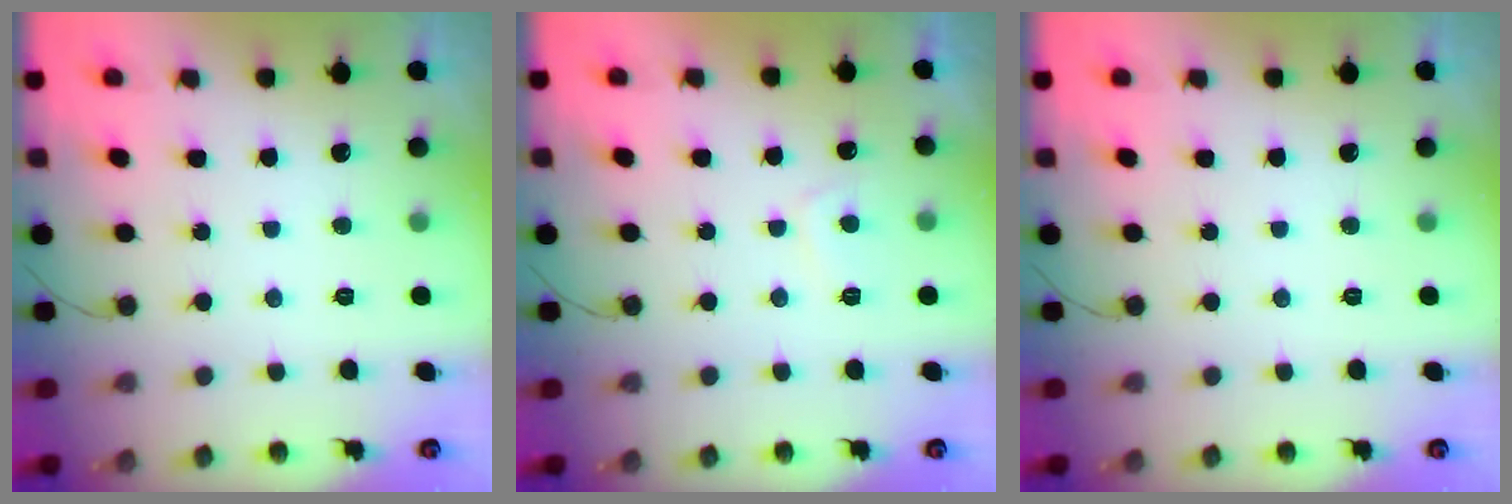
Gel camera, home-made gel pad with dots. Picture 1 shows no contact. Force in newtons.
{"total": 2.8, "press": 2.7, "slide": 0.9}
{"total": 0.0}